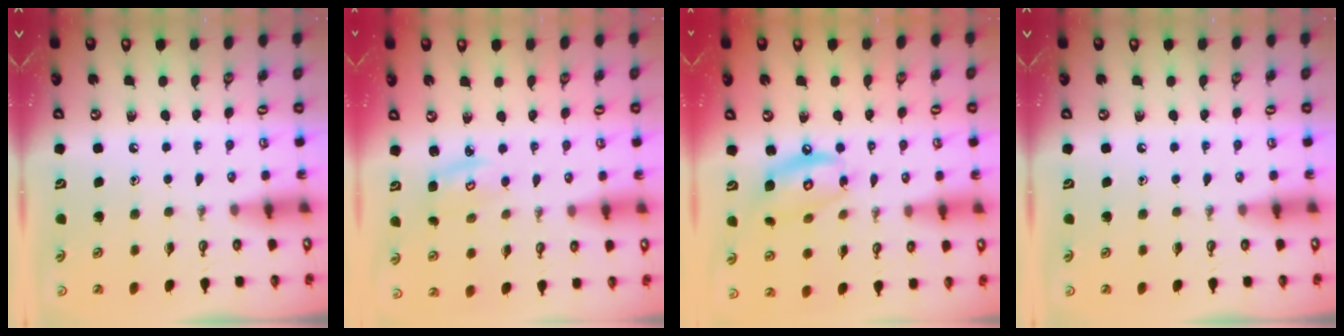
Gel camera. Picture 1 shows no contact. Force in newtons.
{"total": 2.8, "press": 2.8, "slide": 0.2}
{"total": 11.0, "press": 11.0, "slide": 0.9}
{"total": 0.0}